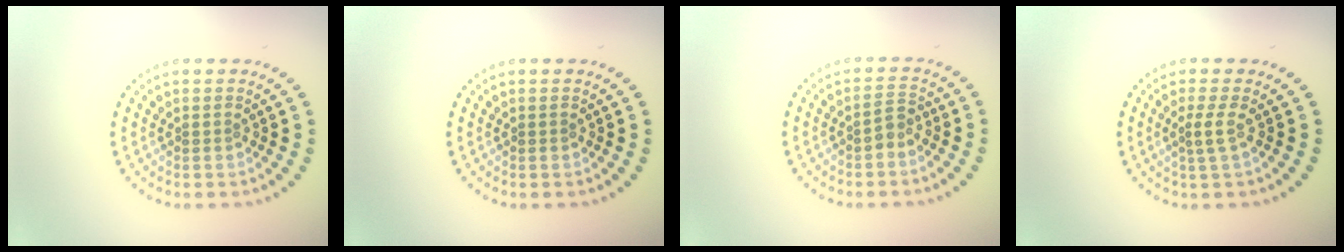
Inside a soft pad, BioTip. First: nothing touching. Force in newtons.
{"total": 0.0}
{"total": 1.4, "press": 1.3, "slide": 0.5}
{"total": 1.4, "press": 1.0, "slide": 1.0}